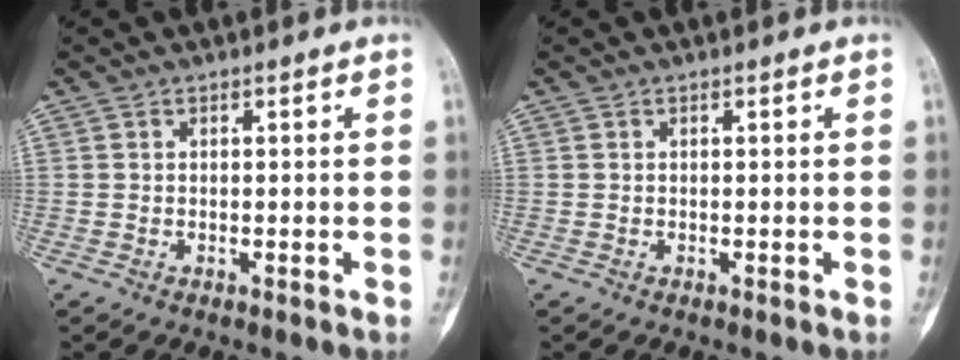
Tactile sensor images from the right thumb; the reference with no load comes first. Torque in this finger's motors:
{"motor_torque": [-0.30, -0.14, -0.10, 0.07, -0.02]}